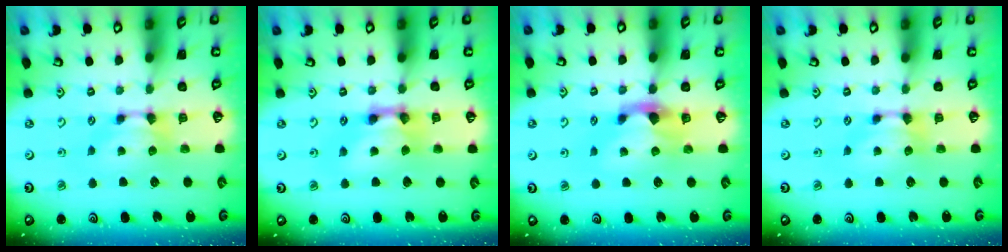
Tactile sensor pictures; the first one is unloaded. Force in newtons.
{"total": 4.6, "press": 4.6, "slide": 0.4}
{"total": 2.2, "press": 1.9, "slide": 1.2}
{"total": 0.0}